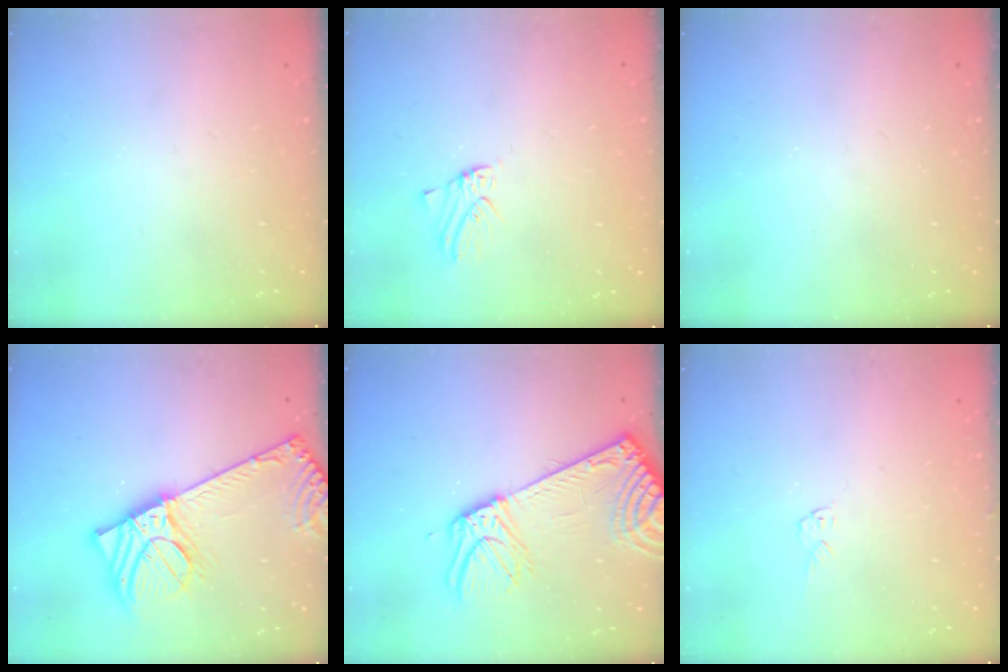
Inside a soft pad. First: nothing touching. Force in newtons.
{"total": 1.0, "press": 1.0, "slide": 0.2}
{"total": 0.0}
{"total": 12.5, "press": 12.2, "slide": 2.6}
{"total": 15.4, "press": 15.0, "slide": 3.8}
{"total": 4.0, "press": 4.0, "slide": 0.2}